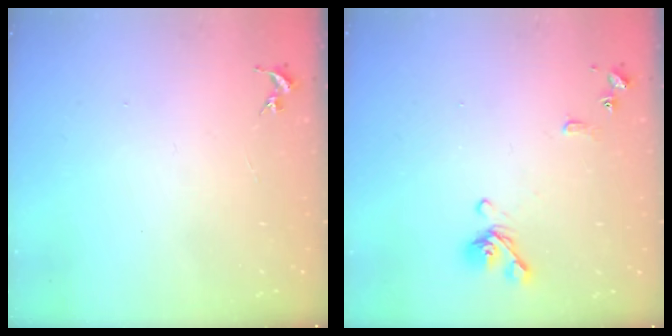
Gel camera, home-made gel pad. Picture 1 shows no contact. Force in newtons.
{"total": 10.1, "press": 10.0, "slide": 1.4}